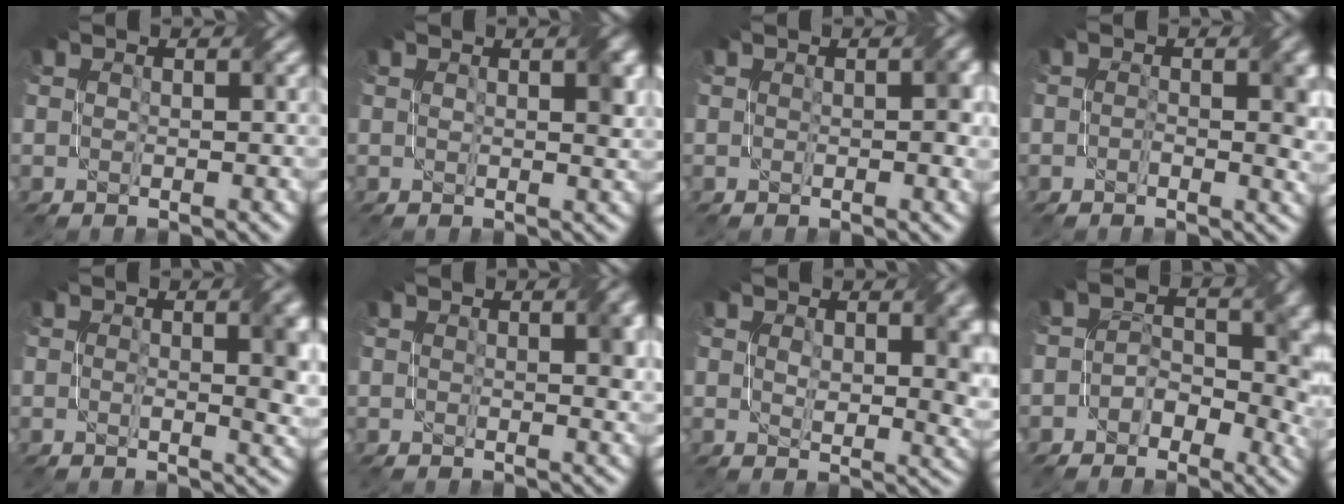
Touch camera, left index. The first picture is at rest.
{"total": 1.9, "force": [0.9, 0.4, 1.6], "torque": [-0.016, 0.001, 0.015]}
{"total": 2.0, "force": [0.2, 1.0, 1.7], "torque": [-0.019, 0.004, 0.004]}
{"total": 3.0, "force": [0.0, 1.5, 2.7], "torque": [-0.033, -0.001, -0.003]}
{"total": 4.3, "force": [0.5, 1.5, 4.0], "torque": [-0.053, -0.002, 0.010]}
{"total": 2.6, "force": [0.9, 0.9, 2.3], "torque": [-0.026, 0.002, 0.015]}
{"total": 5.9, "force": [1.1, 3.4, 4.7], "torque": [-0.070, -0.010, 0.027]}
{"total": 5.4, "force": [-0.8, 4.0, 3.5], "torque": [-0.033, -0.001, -0.025]}